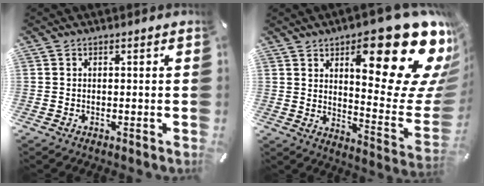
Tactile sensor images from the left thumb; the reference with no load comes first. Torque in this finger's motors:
{"motor_torque": [2.90, 2.11, 1.75, -1.03, 0.44]}